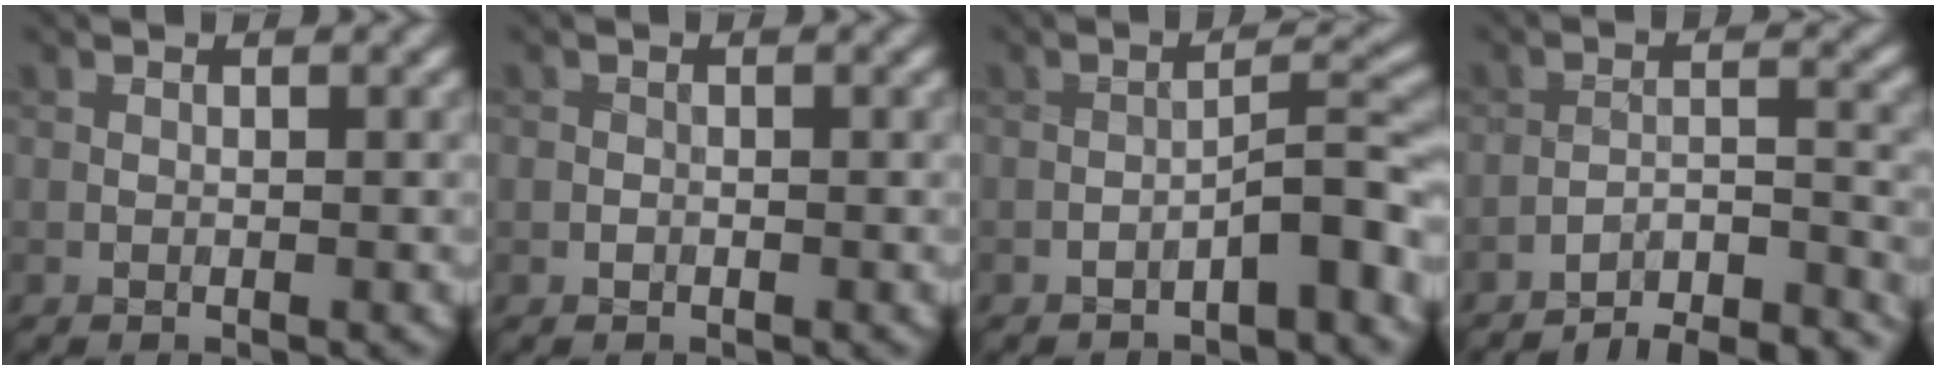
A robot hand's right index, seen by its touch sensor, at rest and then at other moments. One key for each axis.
{"total": 0.6, "fx": -0.2, "fy": 0.5, "fz": 0.0, "tx": 0.003, "ty": -0.003, "tz": -0.005}
{"total": 3.6, "fx": -2.4, "fy": 0.7, "fz": 2.6, "tx": -0.039, "ty": 0.022, "tz": -0.039}
{"total": 13.1, "fx": -12.5, "fy": 2.4, "fz": 3.1, "tx": -0.032, "ty": 0.001, "tz": -0.151}